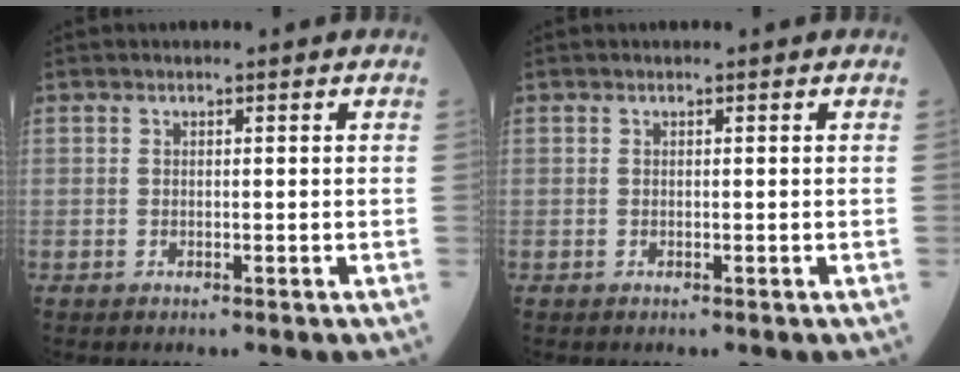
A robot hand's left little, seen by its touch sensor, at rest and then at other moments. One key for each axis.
{"total": 0.0}